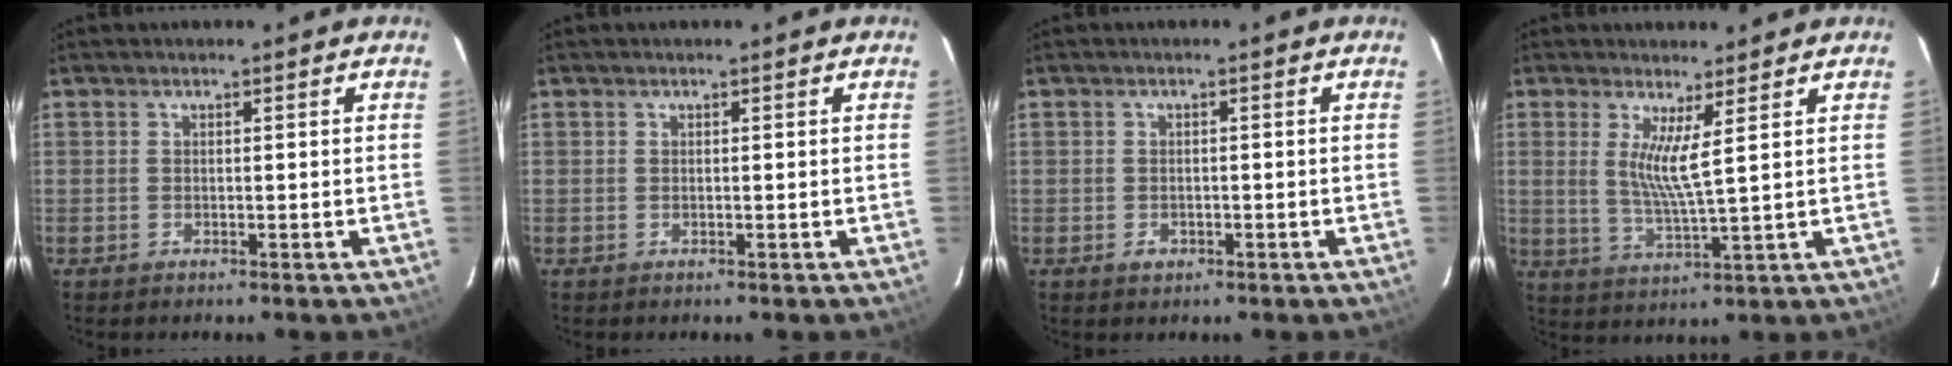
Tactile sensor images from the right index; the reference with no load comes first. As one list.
[{"total": 0.0}, {"total": 1.8, "force": [-0.9, 1.4, 0.6], "torque": [-0.007, 0.000, -0.012]}, {"total": 5.7, "force": [2.1, -0.3, 5.2], "torque": [-0.103, -0.020, 0.040]}]